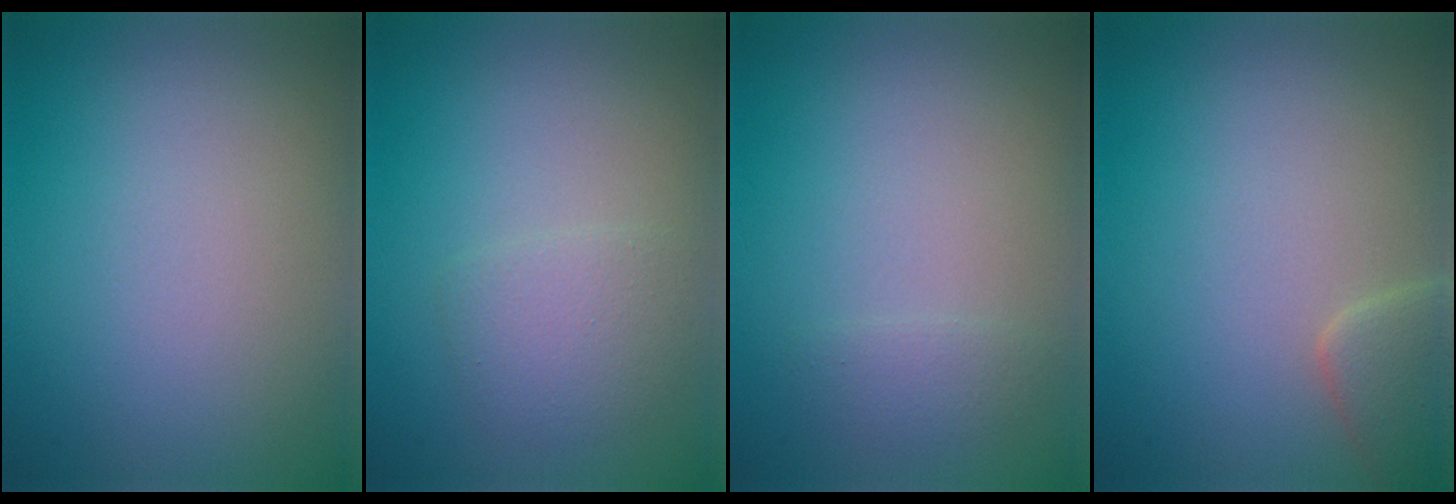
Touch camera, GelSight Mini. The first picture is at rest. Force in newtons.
{"total": 2.2, "press": 2.2, "slide": 0.1}
{"total": 1.1, "press": 1.1, "slide": 0.0}
{"total": 2.5, "press": 2.5, "slide": 0.2}